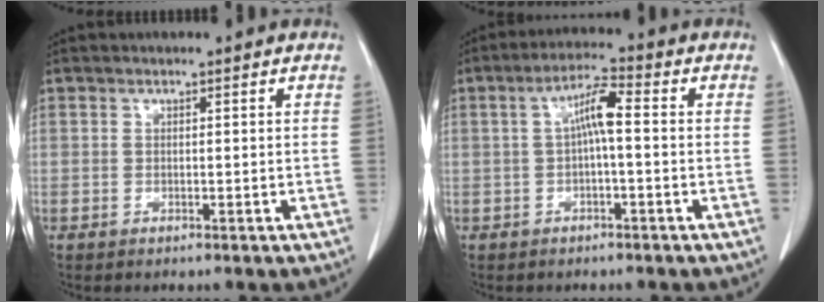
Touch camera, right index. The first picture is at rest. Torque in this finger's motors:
{"motor_torque": [0.76, -0.05, 0.34, 0.10]}